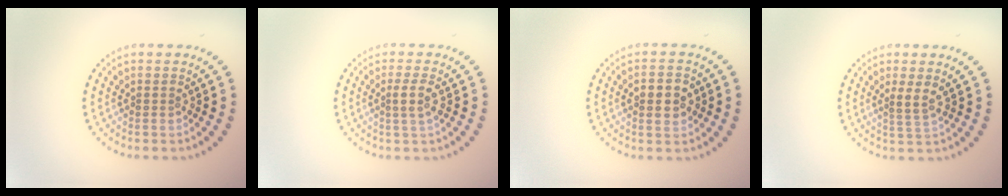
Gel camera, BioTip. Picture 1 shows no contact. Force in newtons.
{"total": 1.6, "press": 1.3, "slide": 1.0}
{"total": 2.7, "press": 2.7, "slide": 0.1}
{"total": 1.6, "press": 1.3, "slide": 1.0}